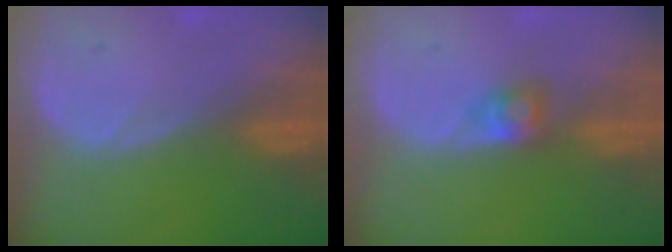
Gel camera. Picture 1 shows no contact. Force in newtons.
{"total": 2.7, "press": 2.5, "slide": 1.0}